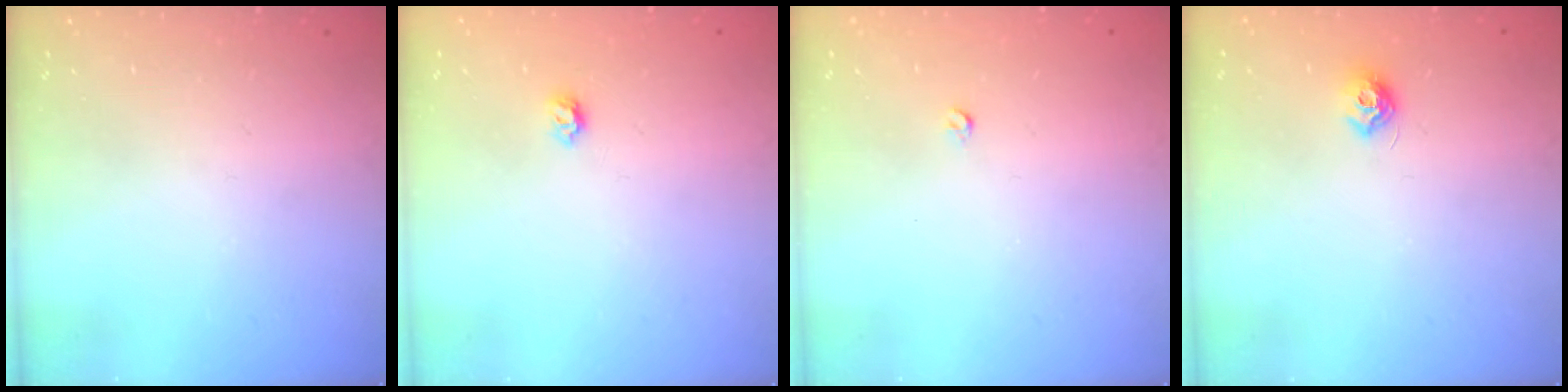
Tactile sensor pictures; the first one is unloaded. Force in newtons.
{"total": 4.0, "press": 3.9, "slide": 0.6}
{"total": 2.6, "press": 2.5, "slide": 0.4}
{"total": 7.2, "press": 7.2, "slide": 0.5}